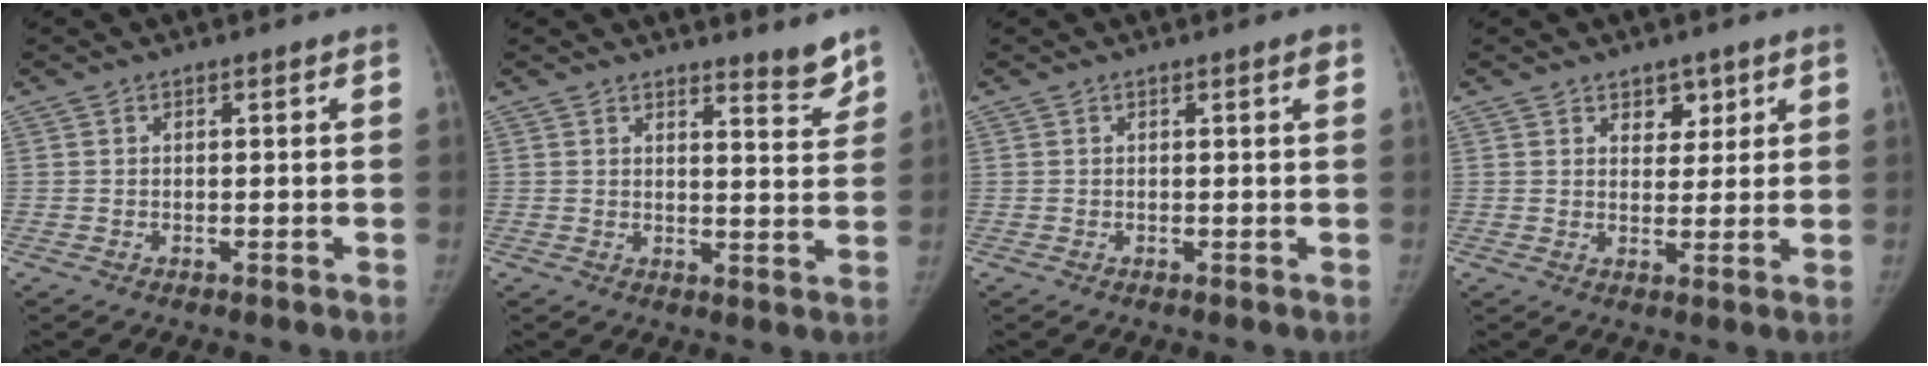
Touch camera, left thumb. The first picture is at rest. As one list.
[{"total": 4.5, "force": [4.0, 0.6, 1.9], "torque": [-0.014, -0.042, 0.057]}, {"total": 0.9, "force": [0.4, 0.0, 0.8], "torque": [-0.013, 0.001, 0.005]}, {"total": 3.8, "force": [2.3, 2.7, 1.5], "torque": [0.011, -0.013, 0.036]}]